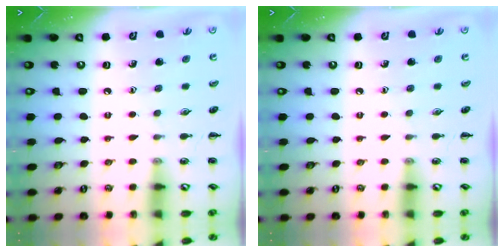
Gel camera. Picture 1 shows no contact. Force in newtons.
{"total": 0.0}